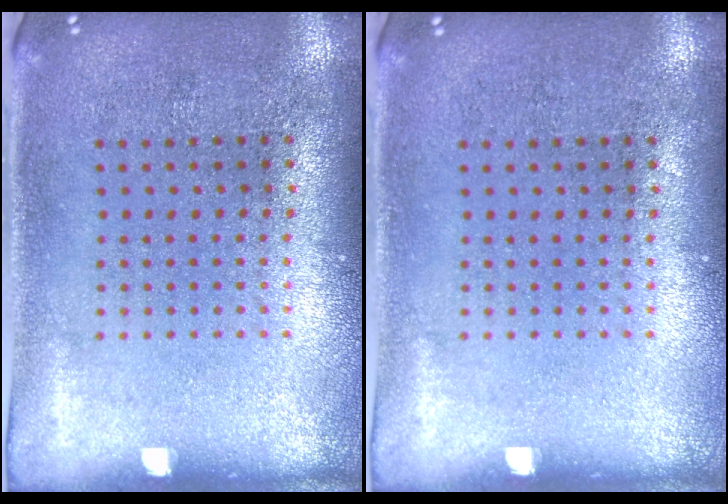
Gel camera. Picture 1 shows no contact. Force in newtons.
{"total": 0.0}